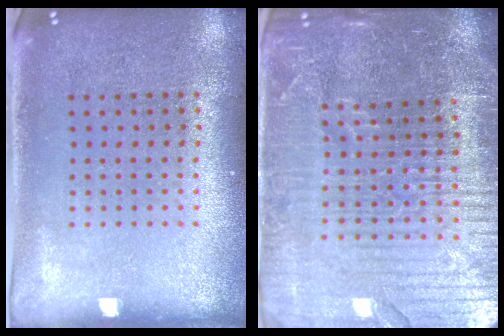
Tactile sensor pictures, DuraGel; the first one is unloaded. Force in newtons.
{"total": 5.6, "press": 5.0, "slide": 2.4}